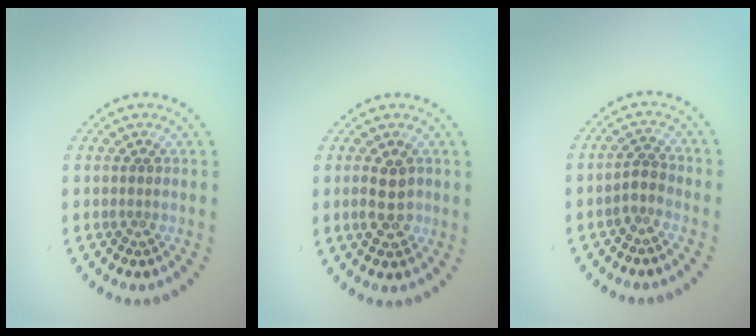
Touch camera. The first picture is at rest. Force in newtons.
{"total": 2.6, "press": 2.6, "slide": 0.3}
{"total": 1.2, "press": 0.9, "slide": 0.8}